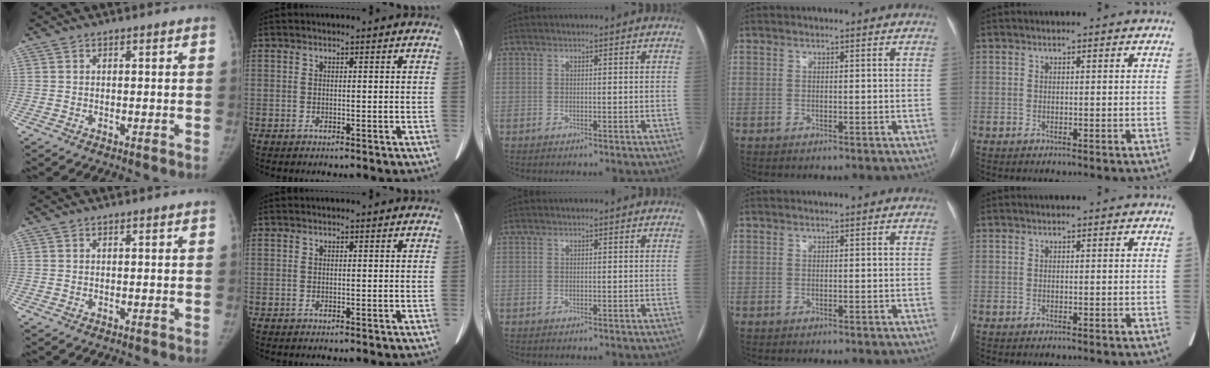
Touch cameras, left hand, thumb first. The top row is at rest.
{}